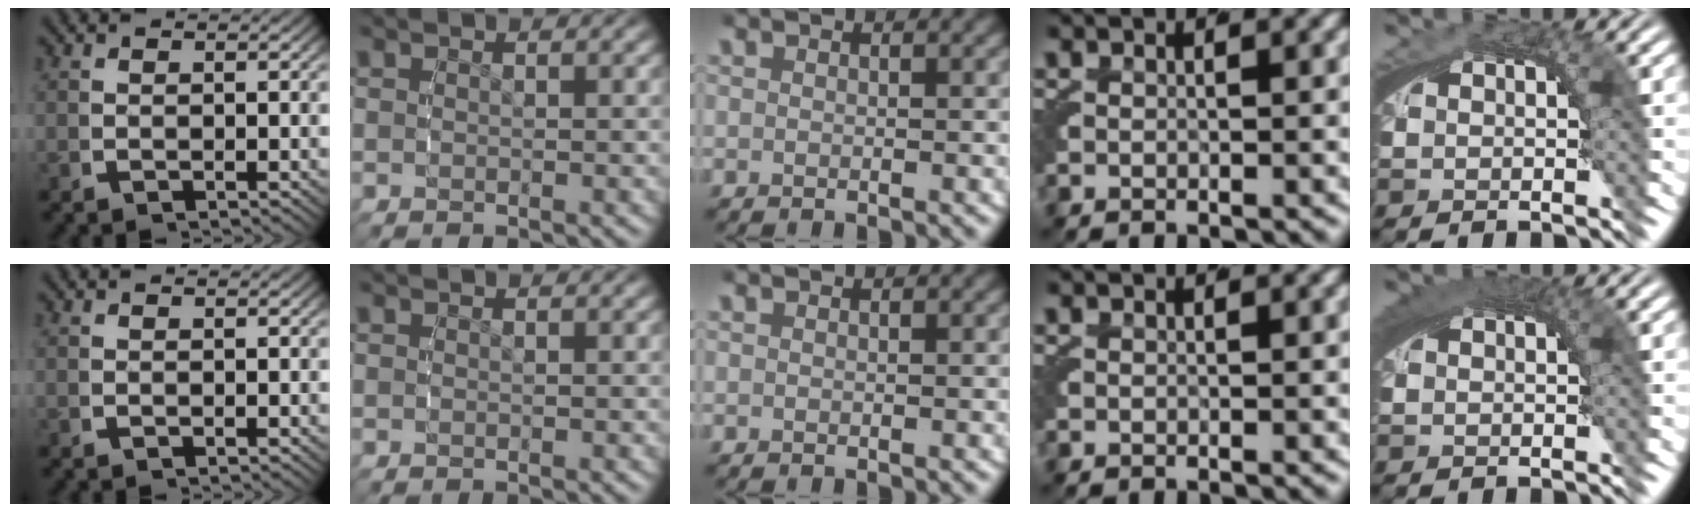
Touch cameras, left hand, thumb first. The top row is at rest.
{"little": {"total": 2.4, "force": [0.9, 0.6, 2.1], "torque": [-0.027, 0.008, 0.014]}}